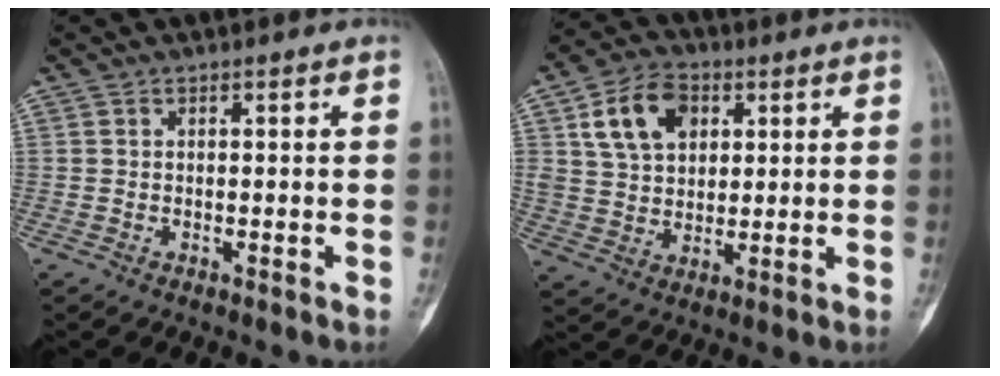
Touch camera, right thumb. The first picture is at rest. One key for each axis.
{"total": 11.9, "fx": 4.3, "fy": 8.3, "fz": 7.3, "tx": -0.109, "ty": -0.002, "tz": 0.077}